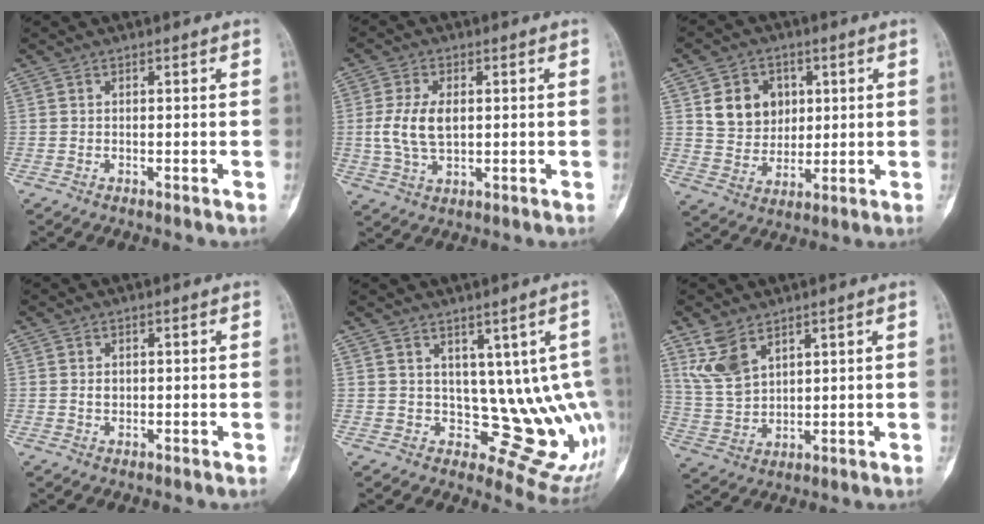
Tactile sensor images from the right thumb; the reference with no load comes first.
{"total": 7.9, "force": [0.5, 4.4, 6.5], "torque": [-0.131, -0.002, 0.013]}
{"total": 10.3, "force": [3.0, 8.5, 4.9], "torque": [-0.039, -0.013, 0.061]}
{"total": 1.3, "force": [0.2, 1.0, 0.8], "torque": [-0.005, 0.001, 0.005]}
{"total": 10.7, "force": [2.8, 6.5, 8.1], "torque": [-0.051, -0.029, 0.059]}
{"total": 8.3, "force": [5.1, 4.6, 4.7], "torque": [-0.086, -0.018, 0.117]}